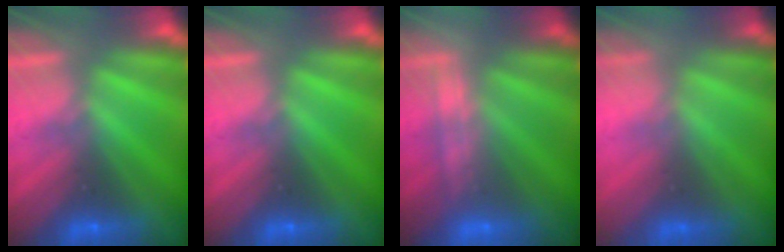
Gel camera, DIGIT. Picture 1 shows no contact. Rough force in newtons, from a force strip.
{"total": 0.0}
{"total": 2.2}
{"total": 2.4}